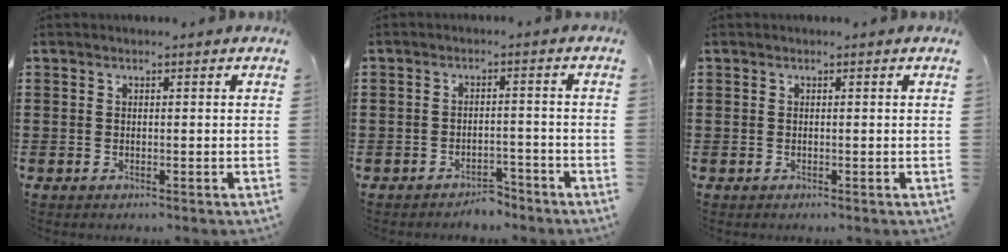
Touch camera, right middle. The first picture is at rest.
{"total": 2.9, "force": [-2.8, 0.5, -0.2], "torque": [-0.006, 0.001, -0.061]}
{"total": 0.0}